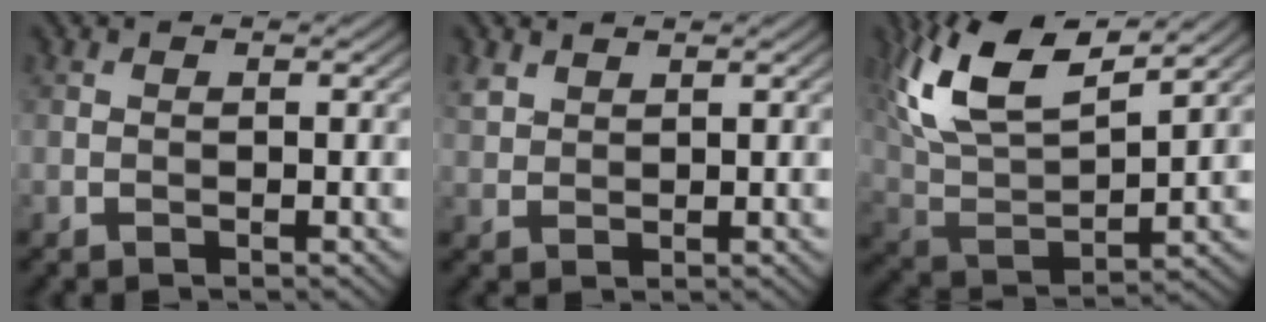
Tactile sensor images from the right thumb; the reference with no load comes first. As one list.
[{"total": 2.1, "force": [1.6, 1.1, 0.8], "torque": [-0.023, 0.001, 0.040]}, {"total": 14.6, "force": [8.8, 5.3, 10.3], "torque": [-0.246, 0.024, 0.168]}]